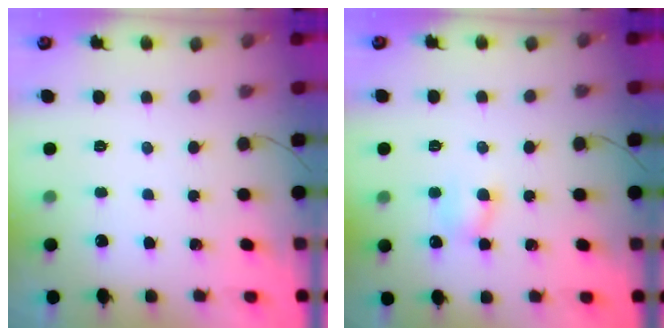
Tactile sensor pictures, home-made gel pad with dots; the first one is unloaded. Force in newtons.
{"total": 5.3, "press": 5.2, "slide": 0.7}